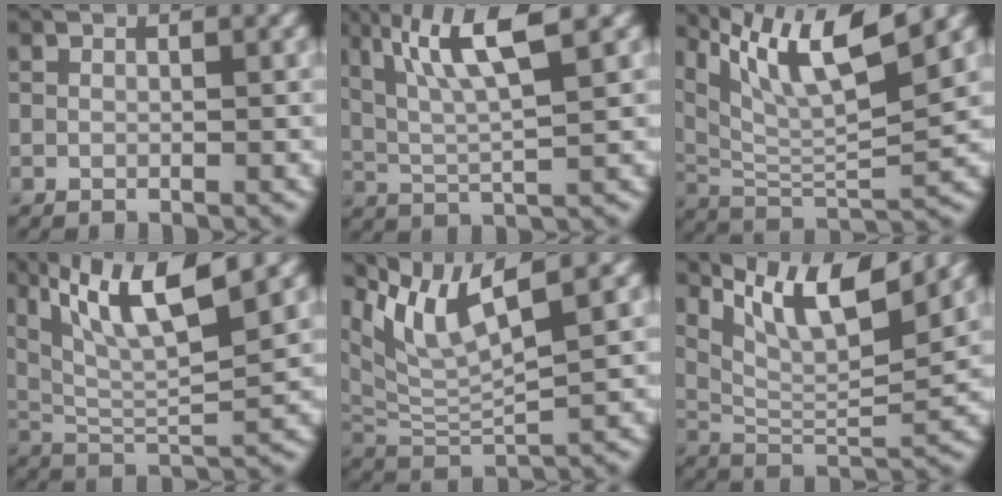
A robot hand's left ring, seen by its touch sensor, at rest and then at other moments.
{"total": 6.8, "force": [3.1, 1.2, 6.0], "torque": [-0.109, 0.008, 0.061]}
{"total": 10.2, "force": [6.1, 2.1, 7.8], "torque": [-0.144, 0.006, 0.116]}
{"total": 8.4, "force": [4.3, 1.8, 6.9], "torque": [-0.128, 0.006, 0.082]}
{"total": 6.9, "force": [4.3, 1.4, 5.3], "torque": [-0.112, 0.002, 0.086]}
{"total": 8.8, "force": [5.9, 2.0, 6.3], "torque": [-0.120, 0.002, 0.107]}